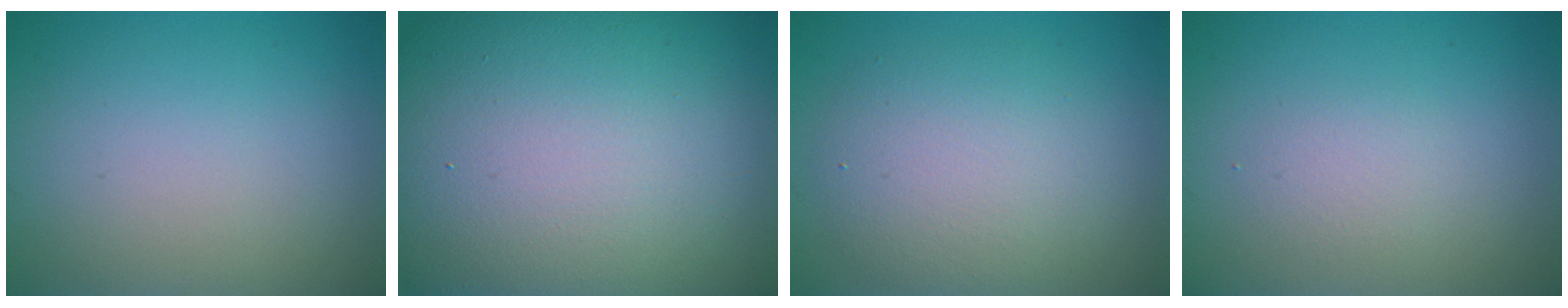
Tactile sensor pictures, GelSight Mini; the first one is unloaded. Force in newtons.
{"total": 23.8, "press": 23.8, "slide": 0.7}
{"total": 5.3, "press": 5.3, "slide": 0.3}
{"total": 1.4, "press": 1.4, "slide": 0.0}